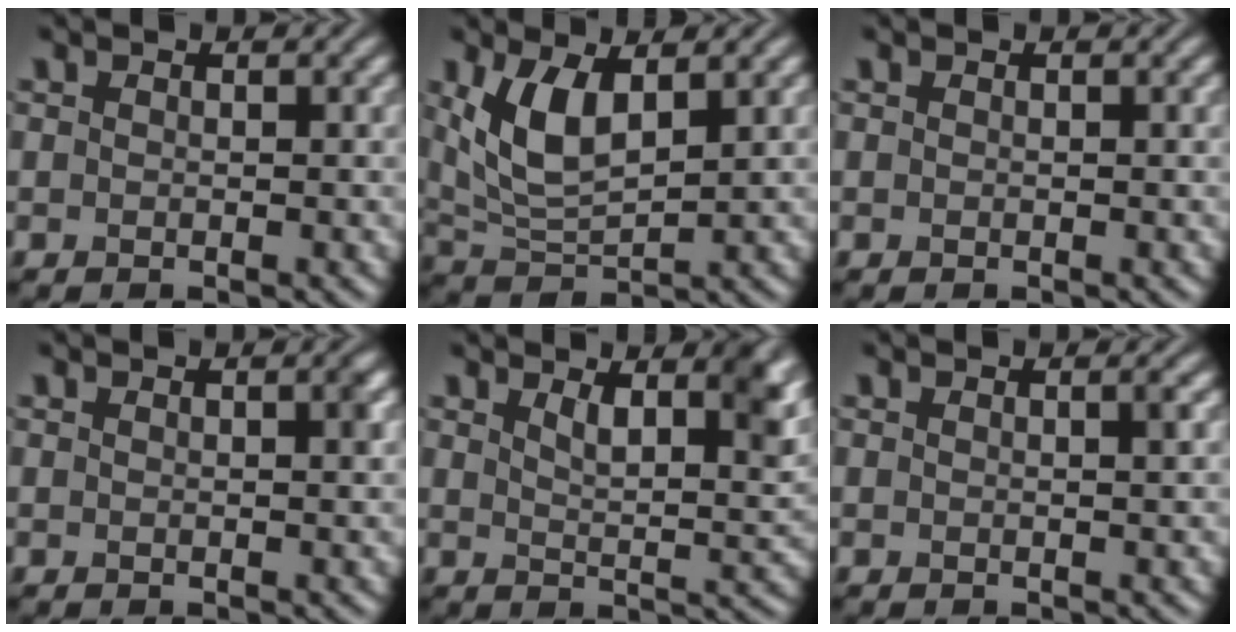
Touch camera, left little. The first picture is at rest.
{"total": 5.7, "force": [2.1, 2.6, 4.7], "torque": [-0.108, -0.004, 0.047]}
{"total": 0.0}
{"total": 0.8, "force": [0.4, 0.1, 0.7], "torque": [-0.011, 0.002, 0.006]}
{"total": 5.2, "force": [2.9, 1.8, 4.0], "torque": [-0.056, -0.004, 0.045]}
{"total": 0.7, "force": [0.3, 0.1, 0.6], "torque": [-0.006, 0.001, 0.004]}